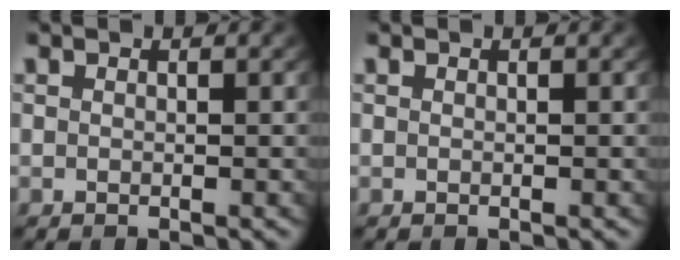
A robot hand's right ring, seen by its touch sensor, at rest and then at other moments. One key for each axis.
{"total": 0.0}